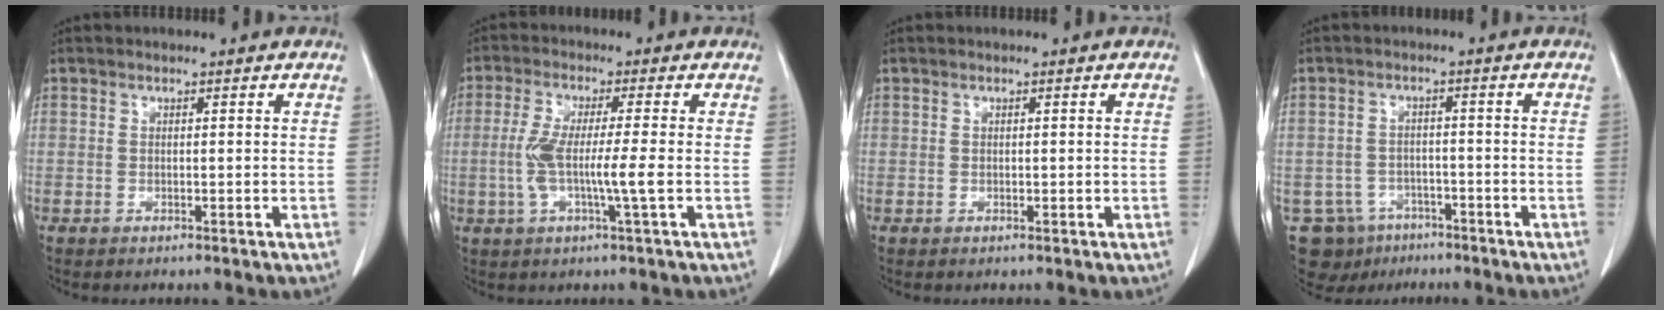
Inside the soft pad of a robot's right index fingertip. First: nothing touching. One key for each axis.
{"total": 6.8, "fx": -1.1, "fy": -0.3, "fz": 6.7, "tx": -0.137, "ty": -0.006, "tz": -0.024}
{"total": 0.0}
{"total": 7.1, "fx": -4.5, "fy": 5.5, "fz": 0.5, "tx": -0.007, "ty": 0.014, "tz": -0.063}